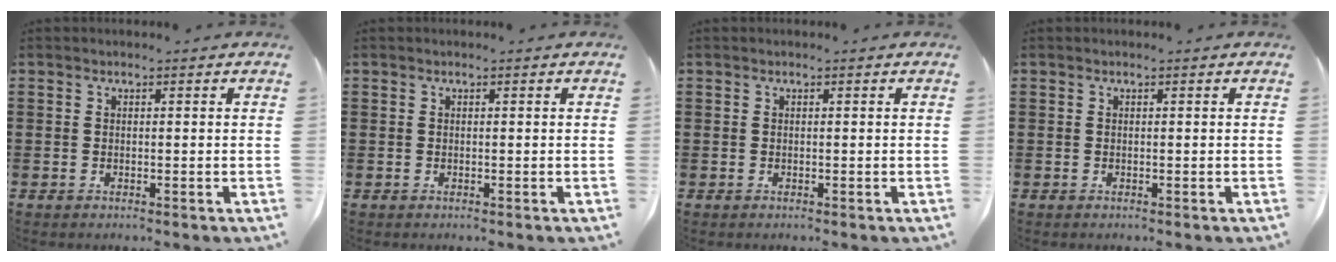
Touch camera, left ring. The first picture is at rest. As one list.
[{"total": 0.0}, {"total": 0.0}, {"total": 0.0}]